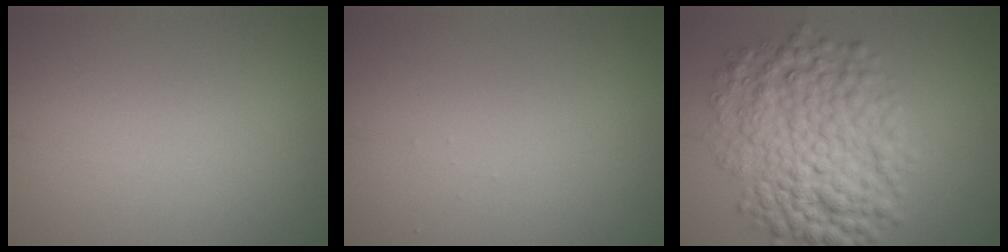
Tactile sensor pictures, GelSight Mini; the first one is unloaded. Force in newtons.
{"total": 0.0}
{"total": 8.4, "press": 8.4, "slide": 0.1}